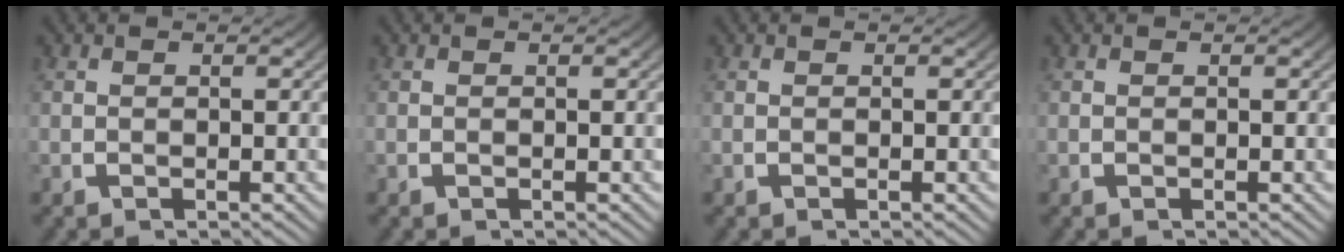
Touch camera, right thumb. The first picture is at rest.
{"total": 0.0}
{"total": 0.0}
{"total": 0.0}